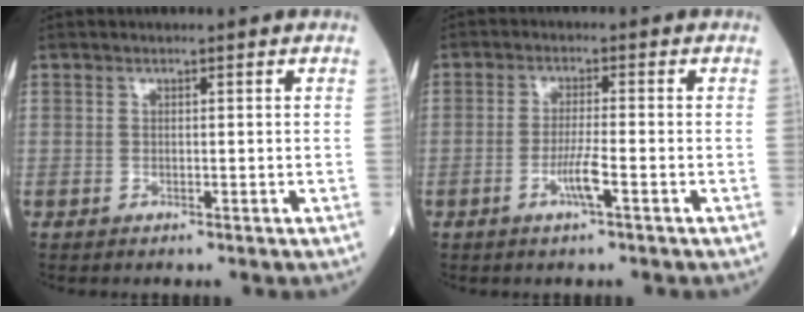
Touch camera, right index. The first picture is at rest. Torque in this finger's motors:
{"motor_torque": [0.72, -0.31, 0.34, 0.11]}